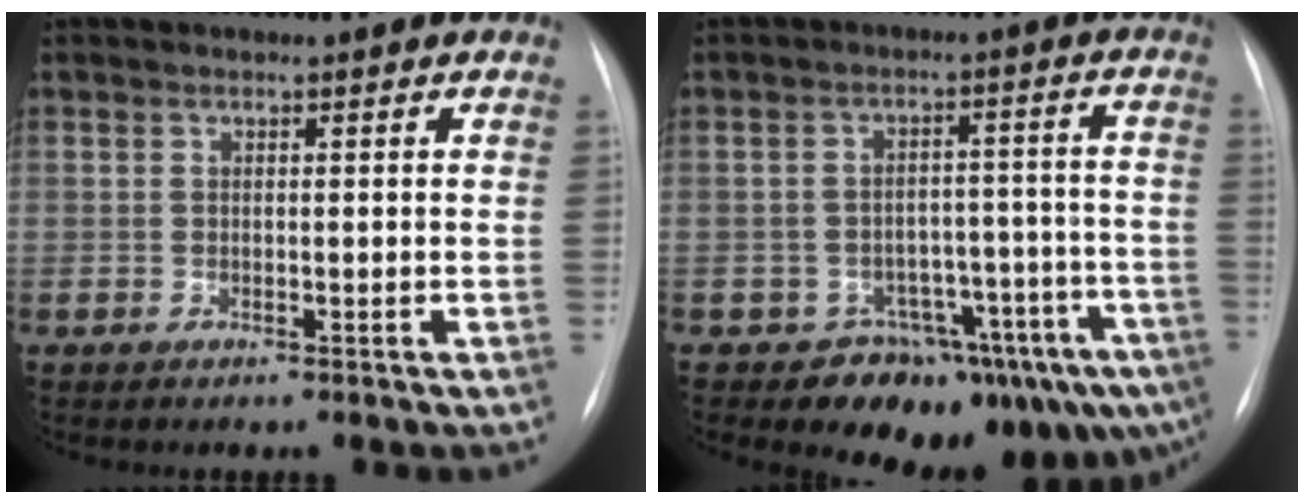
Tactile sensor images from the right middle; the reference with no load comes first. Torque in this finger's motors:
{"motor_torque": [1.11, -1.03, 0.12, 0.07]}